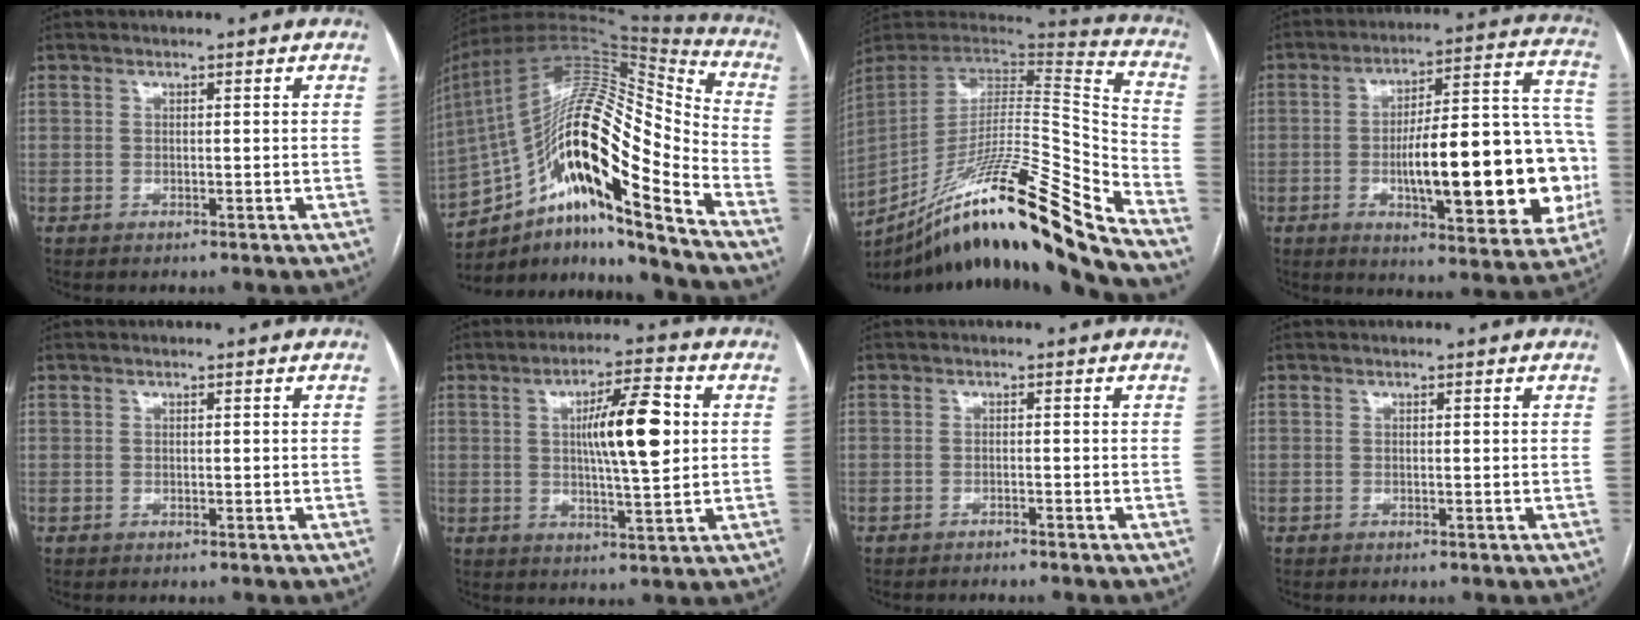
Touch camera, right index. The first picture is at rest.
{"total": 25.8, "force": [-13.1, 4.6, 21.8], "torque": [-0.369, 0.028, -0.223]}
{"total": 27.3, "force": [-19.7, -0.3, 18.8], "torque": [-0.277, -0.017, -0.342]}
{"total": 25.0, "force": [-4.5, 6.2, 23.8], "torque": [-0.280, 0.028, -0.049]}
{"total": 0.0}
{"total": 10.8, "force": [1.9, 1.8, 10.4], "torque": [-0.171, 0.010, 0.031]}
{"total": 1.3, "force": [-1.2, -0.1, 0.5], "torque": [-0.008, 0.001, -0.016]}
{"total": 0.0}